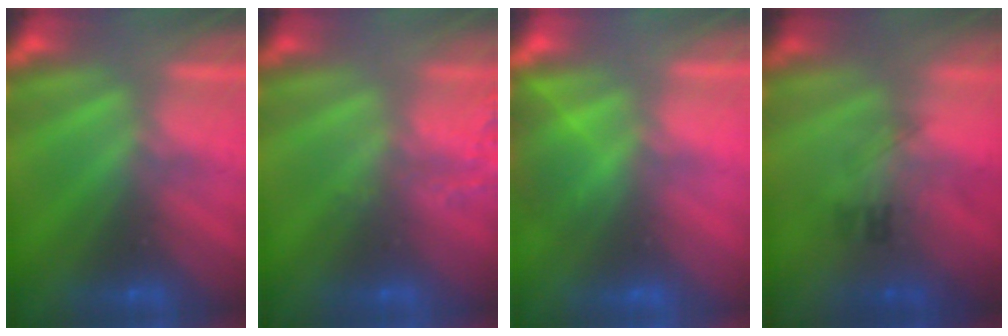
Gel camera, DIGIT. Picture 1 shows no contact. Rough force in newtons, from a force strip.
{"total": 1.9}
{"total": 2.7}
{"total": 2.3}